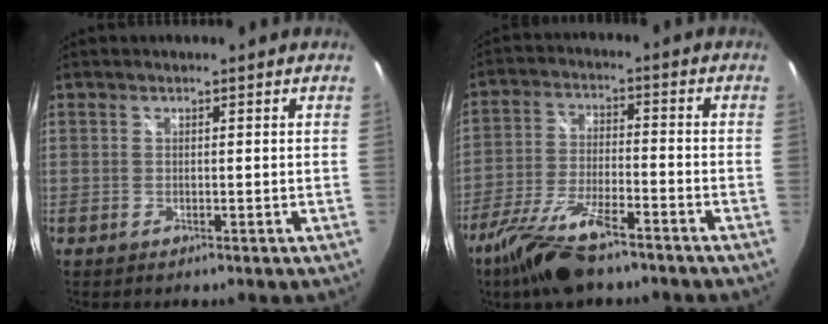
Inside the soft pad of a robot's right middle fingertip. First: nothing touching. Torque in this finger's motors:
{"motor_torque": [1.09, -1.05, 0.62, 0.19]}